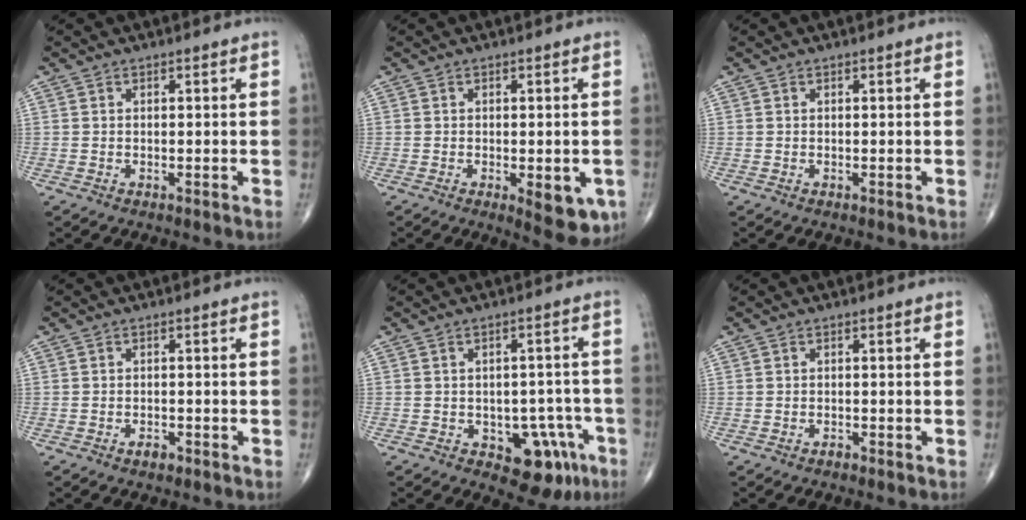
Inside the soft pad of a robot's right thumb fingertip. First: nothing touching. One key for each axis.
{"total": 7.4, "fx": -2.3, "fy": 2.9, "fz": 6.4, "tx": -0.061, "ty": -0.011, "tz": -0.022}
{"total": 0.0}
{"total": 1.6, "fx": -1.0, "fy": 0.8, "fz": 0.9, "tx": -0.015, "ty": 0.004, "tz": -0.017}
{"total": 9.8, "fx": -4.5, "fy": 5.8, "fz": 6.5, "tx": -0.039, "ty": 0.028, "tz": -0.048}
{"total": 0.6, "fx": -0.5, "fy": 0.3, "fz": 0.2, "tx": -0.002, "ty": 0.000, "tz": -0.012}